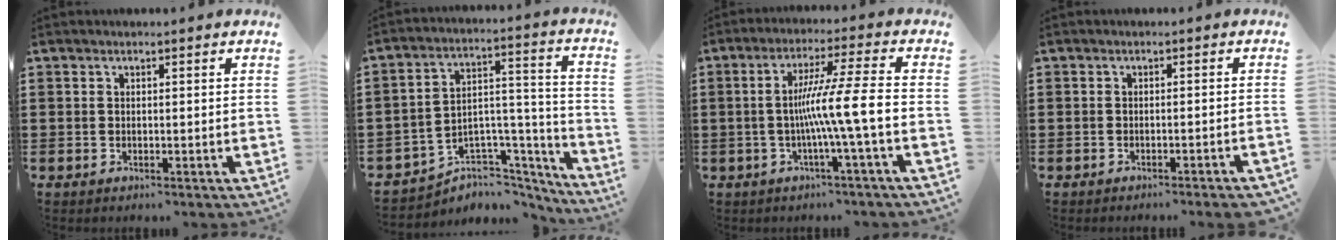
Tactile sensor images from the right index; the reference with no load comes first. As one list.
[{"total": 4.2, "force": [-2.8, 3.2, 0.4], "torque": [-0.021, -0.006, -0.053]}, {"total": 9.6, "force": [-1.9, -0.8, 9.3], "torque": [-0.163, -0.003, -0.041]}, {"total": 1.5, "force": [-1.3, -0.1, 0.7], "torque": [-0.012, -0.001, -0.025]}]